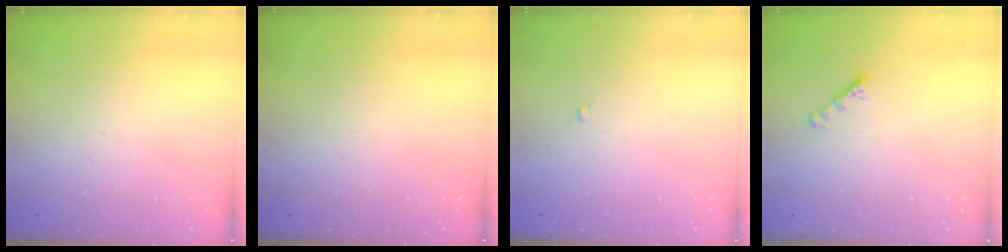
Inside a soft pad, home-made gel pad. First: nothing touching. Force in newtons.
{"total": 0.0}
{"total": 0.0}
{"total": 2.5, "press": 2.5, "slide": 0.5}